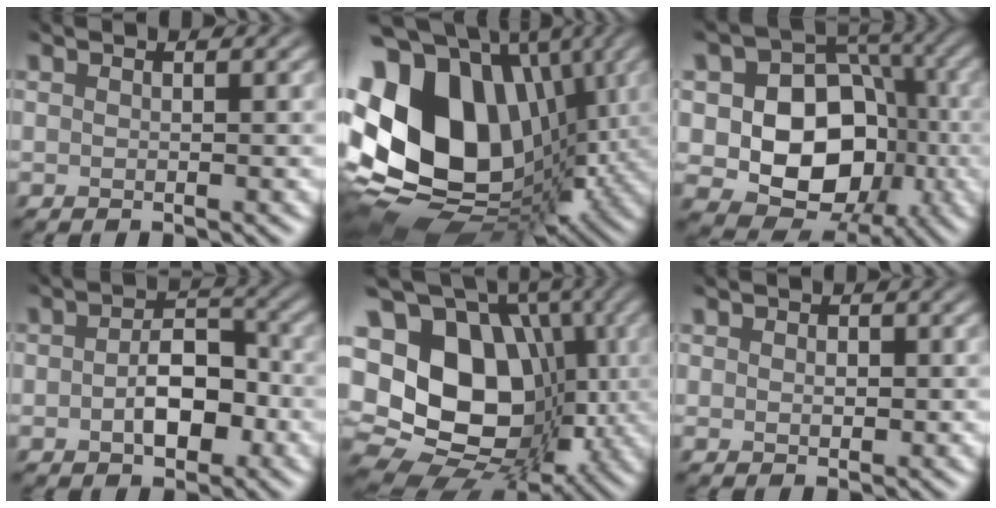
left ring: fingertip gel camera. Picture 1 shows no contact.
{"total": 16.6, "force": [-1.8, 12.9, 10.3], "torque": [-0.231, -0.031, 0.016]}
{"total": 11.0, "force": [-3.3, 8.4, 6.2], "torque": [-0.084, -0.013, -0.038]}
{"total": 4.1, "force": [-2.7, 2.3, 2.0], "torque": [-0.061, -0.022, -0.016]}
{"total": 16.7, "force": [-1.5, 13.3, 10.0], "torque": [-0.191, 0.001, 0.002]}
{"total": 1.3, "force": [-0.9, -0.3, -0.9], "torque": [-0.010, -0.018, 0.020]}